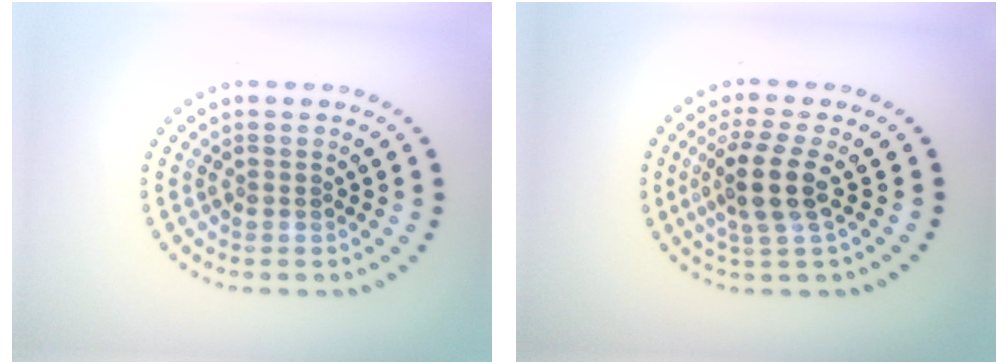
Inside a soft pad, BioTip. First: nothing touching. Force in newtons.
{"total": 3.7, "press": 2.9, "slide": 2.3}